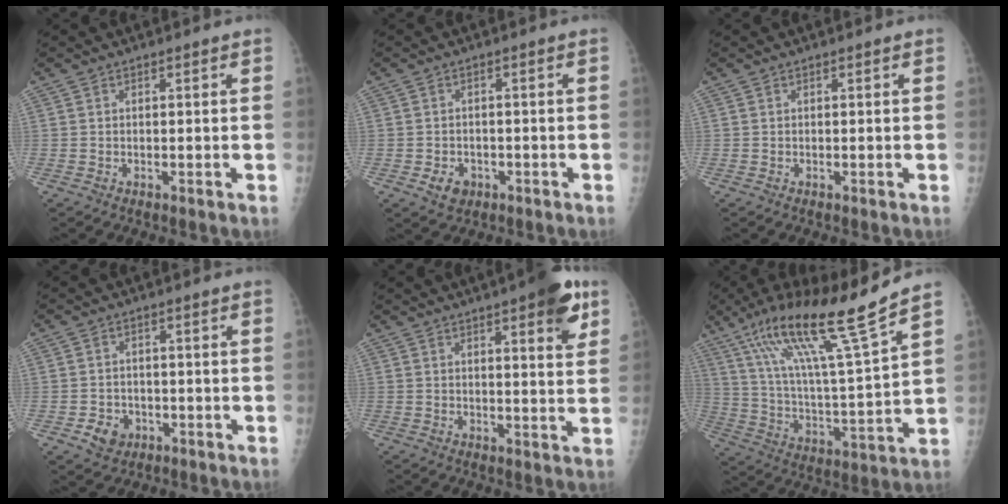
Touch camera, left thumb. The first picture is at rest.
{"total": 3.3, "force": [-1.4, 2.7, 1.5], "torque": [-0.013, 0.005, -0.013]}
{"total": 0.0}
{"total": 4.1, "force": [-1.6, 3.5, 1.5], "torque": [-0.010, 0.007, -0.019]}
{"total": 12.2, "force": [6.6, 2.0, 10.1], "torque": [-0.123, -0.028, 0.086]}
{"total": 20.3, "force": [13.7, 0.5, 15.0], "torque": [-0.247, -0.058, 0.243]}